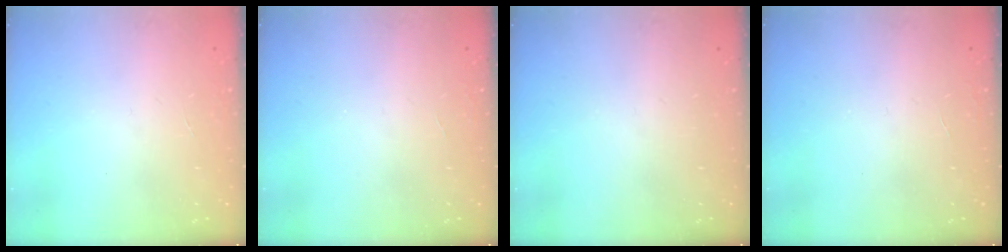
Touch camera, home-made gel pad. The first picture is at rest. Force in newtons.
{"total": 0.0}
{"total": 0.0}
{"total": 0.0}